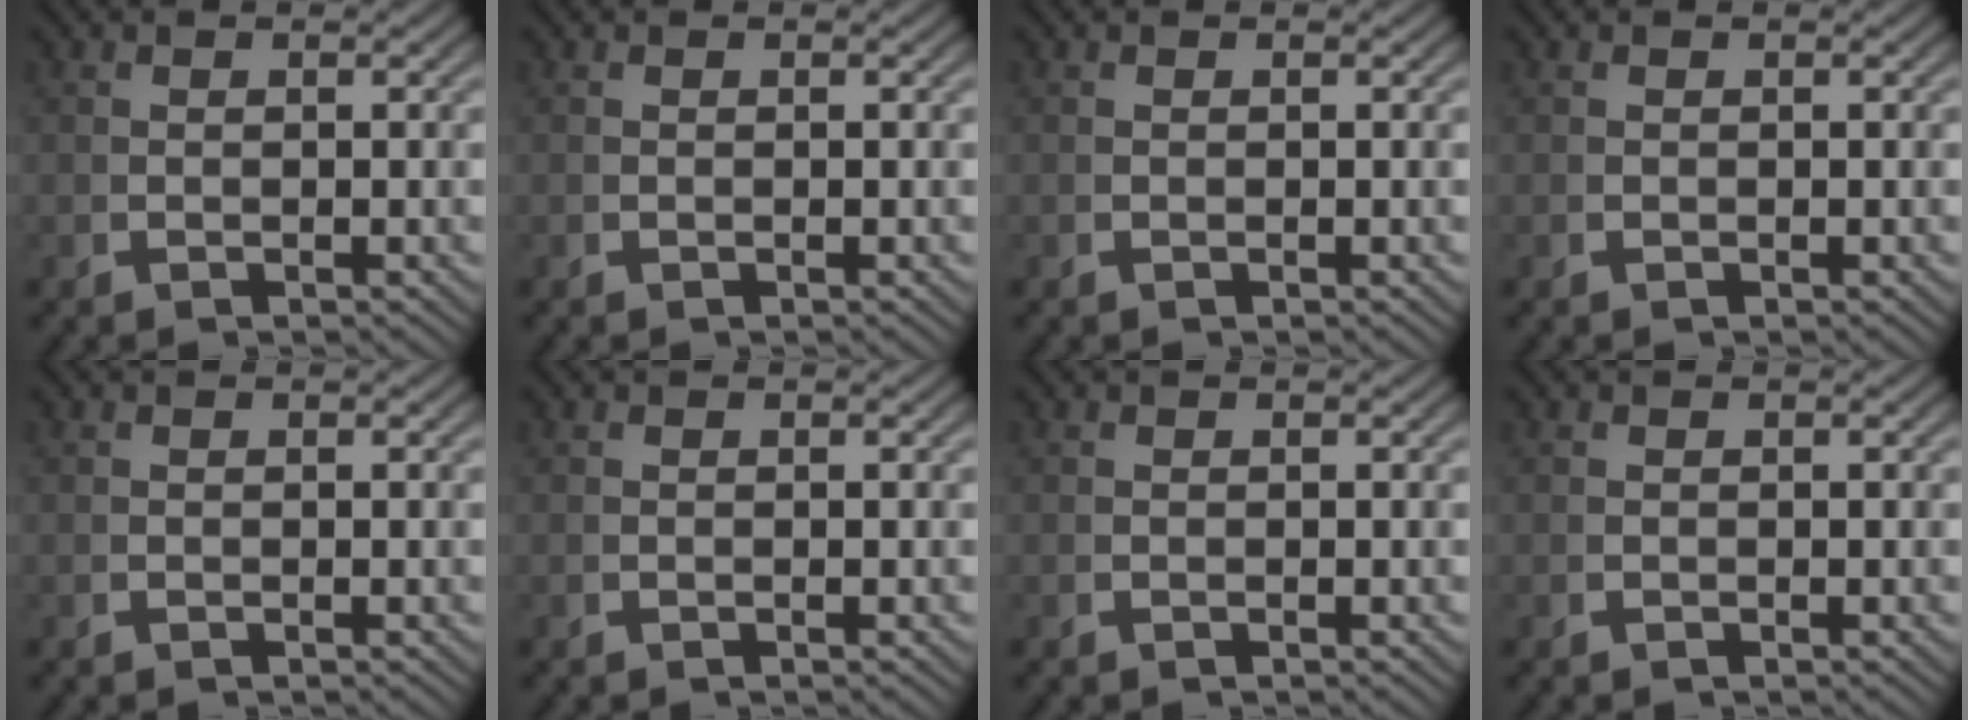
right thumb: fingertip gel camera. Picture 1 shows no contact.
{"total": 0.0}
{"total": 0.0}
{"total": 0.0}
{"total": 0.0}
{"total": 0.0}
{"total": 0.0}
{"total": 0.0}